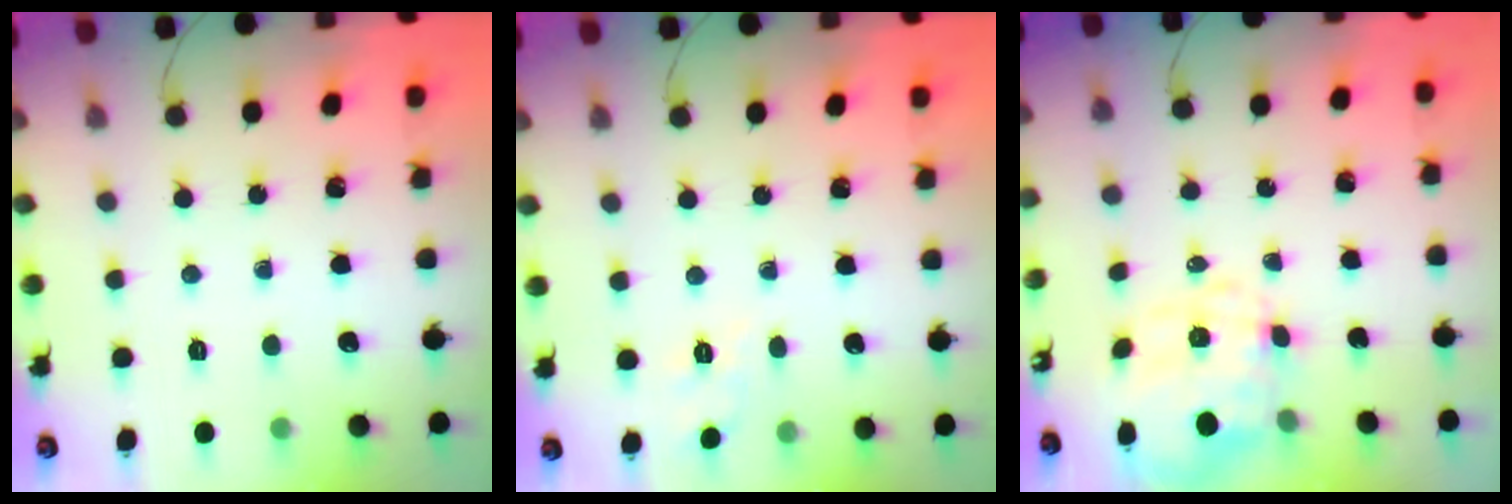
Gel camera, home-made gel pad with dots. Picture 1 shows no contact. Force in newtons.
{"total": 1.7, "press": 0.3, "slide": 1.6}
{"total": 10.9, "press": 10.7, "slide": 2.2}